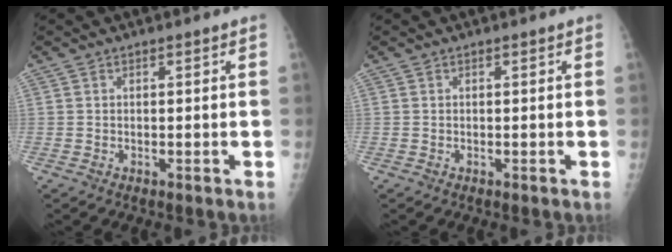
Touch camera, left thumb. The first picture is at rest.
{"total": 0.0}